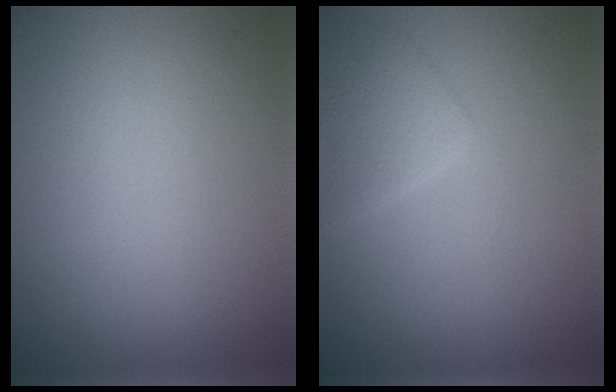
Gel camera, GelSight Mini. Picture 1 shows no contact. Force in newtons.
{"total": 2.5, "press": 2.5, "slide": 0.2}